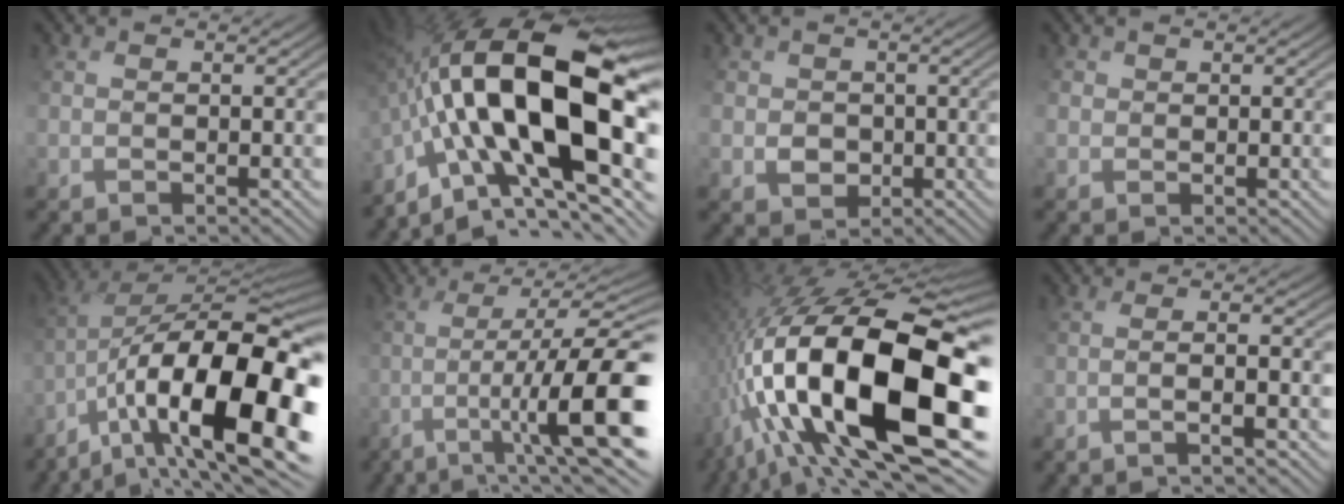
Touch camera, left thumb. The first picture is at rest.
{"total": 20.4, "force": [-3.1, 9.8, 17.7], "torque": [-0.337, 0.002, -0.058]}
{"total": 2.5, "force": [-0.3, 2.5, 0.4], "torque": [-0.015, -0.006, -0.008]}
{"total": 1.0, "force": [0.2, 0.8, -0.6], "torque": [0.009, -0.003, 0.001]}
{"total": 20.2, "force": [-7.3, 8.4, 16.8], "torque": [-0.275, -0.013, -0.114]}
{"total": 14.1, "force": [-3.8, 3.6, 13.1], "torque": [-0.224, -0.010, -0.048]}
{"total": 21.6, "force": [-3.3, 9.4, 19.2], "torque": [-0.375, -0.022, -0.049]}
{"total": 4.0, "force": [-2.0, 0.7, 3.5], "torque": [-0.050, 0.009, -0.052]}